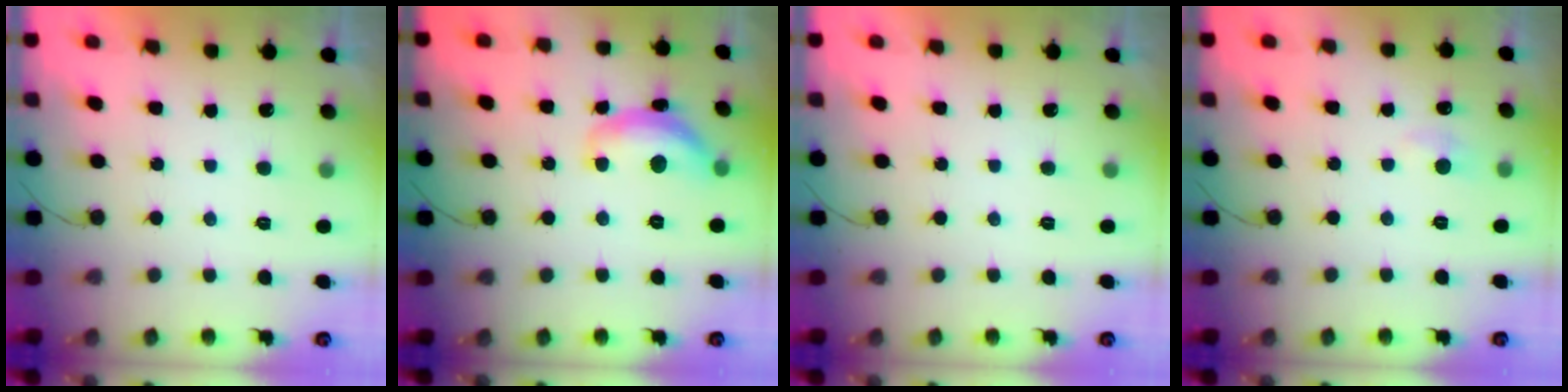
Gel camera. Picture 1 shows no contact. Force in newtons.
{"total": 12.6, "press": 12.6, "slide": 0.7}
{"total": 0.0}
{"total": 5.6, "press": 5.5, "slide": 0.7}